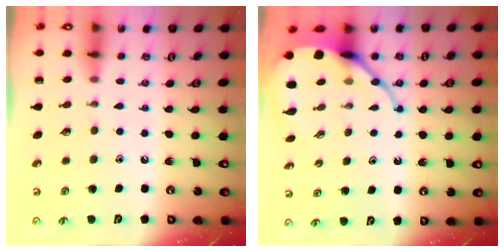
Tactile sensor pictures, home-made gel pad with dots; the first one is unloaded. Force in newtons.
{"total": 10.3, "press": 10.2, "slide": 1.0}